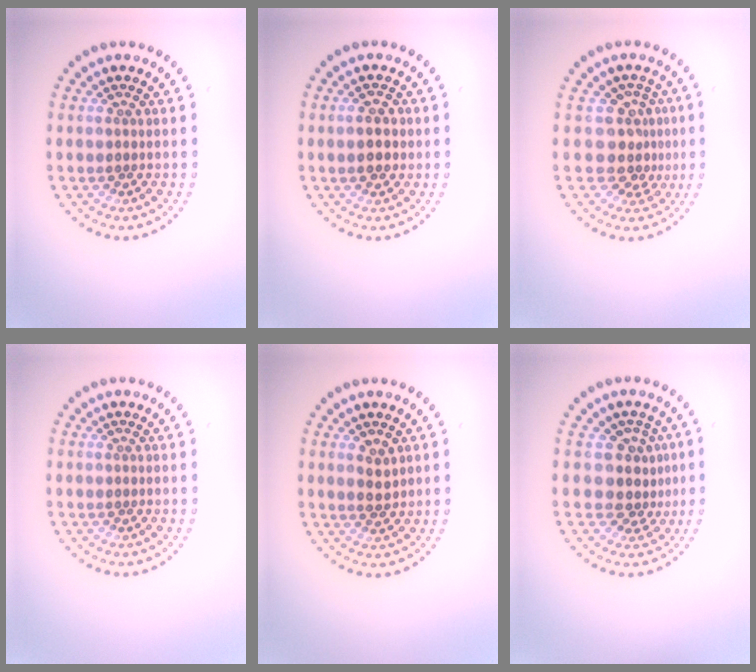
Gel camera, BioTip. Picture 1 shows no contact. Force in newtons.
{"total": 2.3, "press": 2.3, "slide": 0.1}
{"total": 3.3, "press": 2.5, "slide": 2.2}
{"total": 0.0}
{"total": 1.9, "press": 1.8, "slide": 0.3}
{"total": 3.2, "press": 2.5, "slide": 2.1}